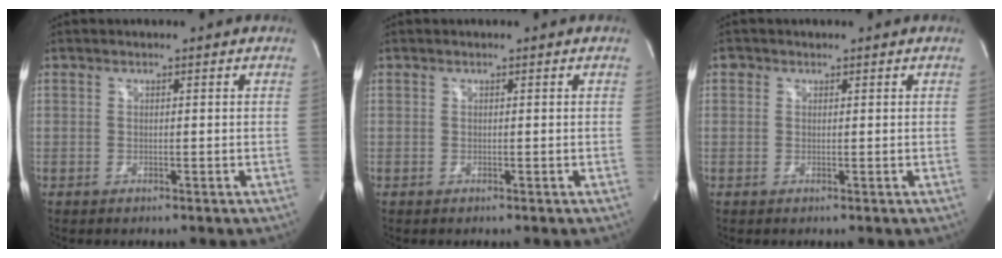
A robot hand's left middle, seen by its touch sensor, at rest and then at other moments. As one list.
[{"total": 0.0}, {"total": 0.9, "force": [0.4, 0.8, 0.1], "torque": [0.007, 0.003, 0.003]}]